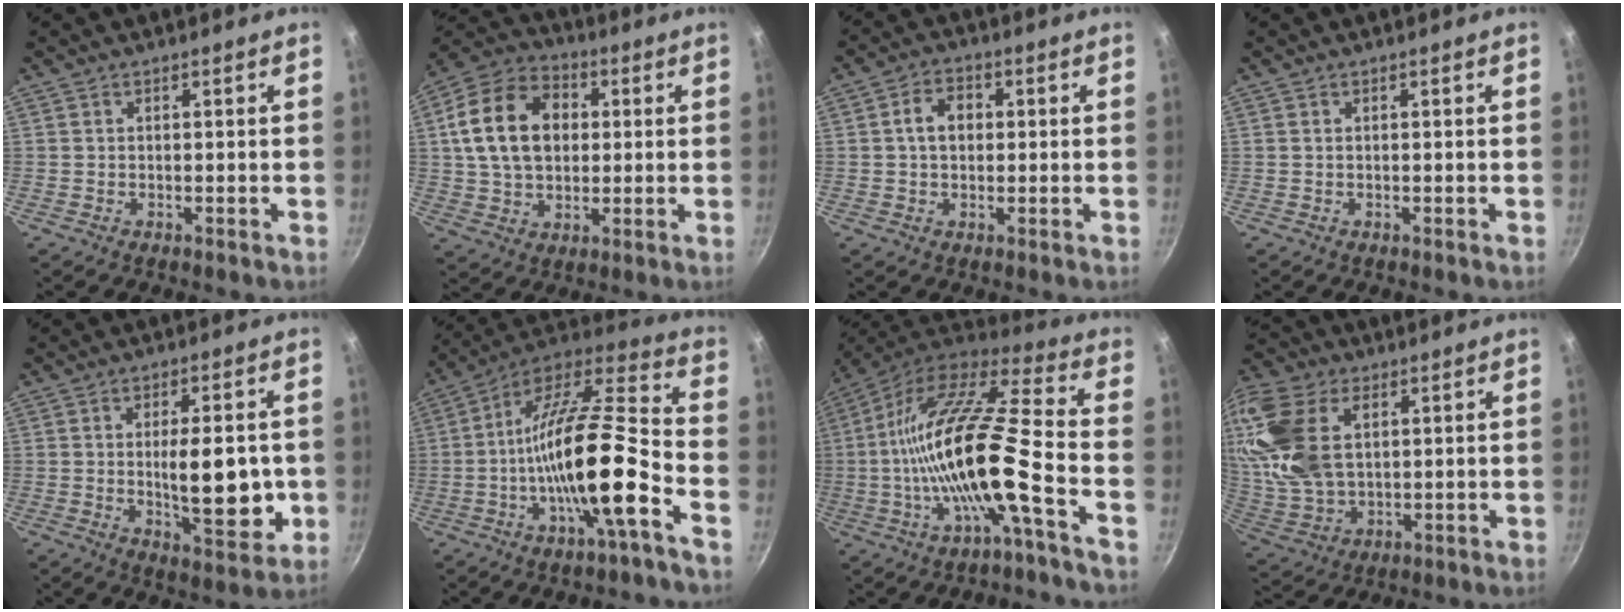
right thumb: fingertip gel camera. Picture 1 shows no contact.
{"total": 17.2, "force": [2.8, 12.6, 11.4], "torque": [-0.179, 0.019, 0.041]}
{"total": 5.5, "force": [0.6, 4.1, 3.6], "torque": [-0.042, 0.014, 0.003]}
{"total": 0.0}
{"total": 13.1, "force": [-0.9, 5.3, 11.9], "torque": [-0.148, -0.016, -0.006]}
{"total": 20.3, "force": [-6.6, 4.5, 18.7], "torque": [-0.312, 0.041, -0.128]}
{"total": 21.1, "force": [-5.8, 4.0, 19.9], "torque": [-0.350, 0.033, -0.119]}
{"total": 20.4, "force": [5.8, 12.9, 14.7], "torque": [-0.310, -0.014, 0.117]}